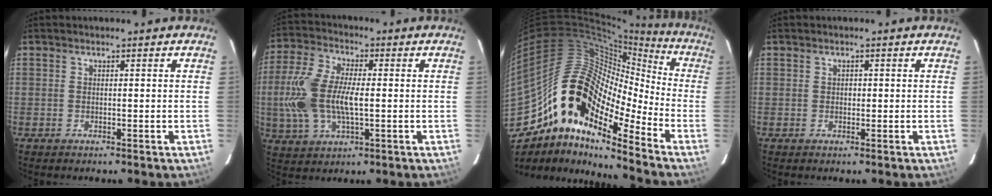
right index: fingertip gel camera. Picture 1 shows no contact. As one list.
[{"total": 13.6, "force": [-0.7, 6.4, 12.0], "torque": [-0.265, 0.006, -0.013]}, {"total": 17.5, "force": [-10.8, 7.5, 11.6], "torque": [-0.174, 0.006, -0.218]}, {"total": 0.7, "force": [0.0, 0.7, 0.3], "torque": [-0.001, 0.002, 0.002]}]